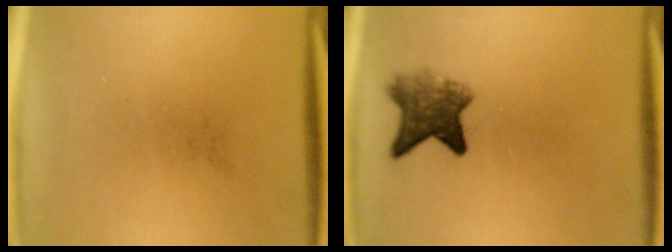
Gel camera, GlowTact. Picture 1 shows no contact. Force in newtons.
{"total": 5.7}